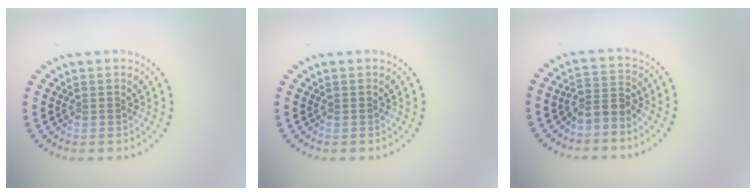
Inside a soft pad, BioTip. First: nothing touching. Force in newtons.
{"total": 0.0}
{"total": 2.5, "press": 1.8, "slide": 1.7}